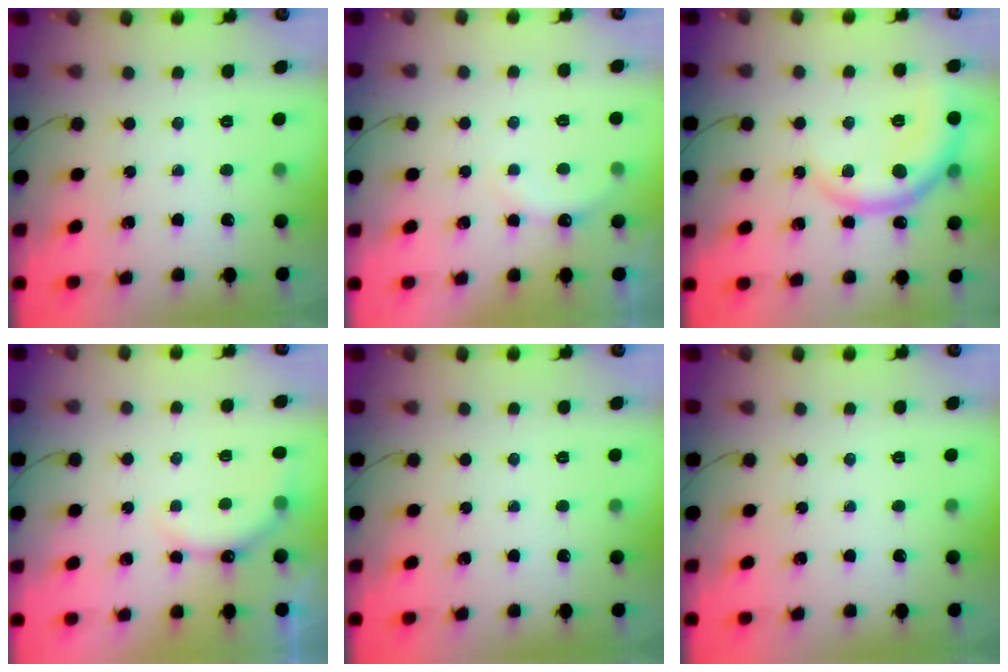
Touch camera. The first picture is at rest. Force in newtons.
{"total": 3.5, "press": 3.4, "slide": 1.0}
{"total": 11.1, "press": 11.1, "slide": 0.6}
{"total": 6.4, "press": 6.4, "slide": 0.5}
{"total": 0.0}
{"total": 0.0}